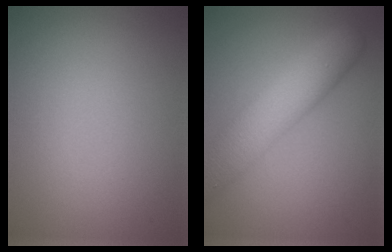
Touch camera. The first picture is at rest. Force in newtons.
{"total": 7.3, "press": 7.3, "slide": 0.4}